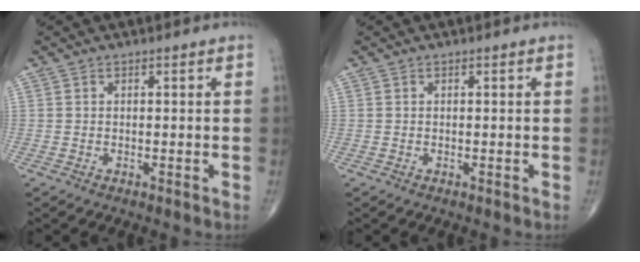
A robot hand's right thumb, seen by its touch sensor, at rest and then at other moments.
{"total": 0.0}